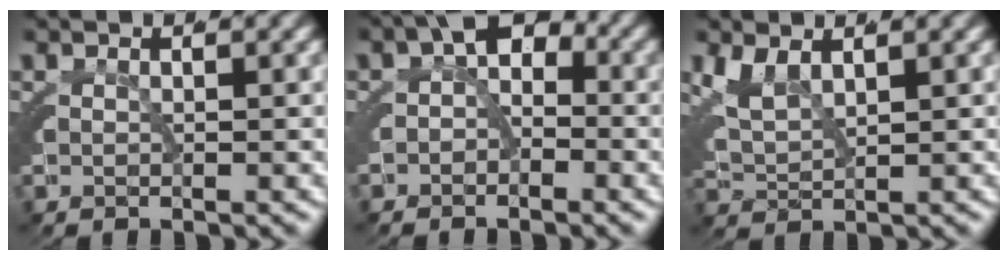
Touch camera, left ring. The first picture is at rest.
{"total": 2.3, "force": [0.0, 1.2, 1.9], "torque": [-0.012, -0.003, -0.003]}
{"total": 2.8, "force": [1.4, 1.4, 1.9], "torque": [-0.057, -0.006, 0.034]}